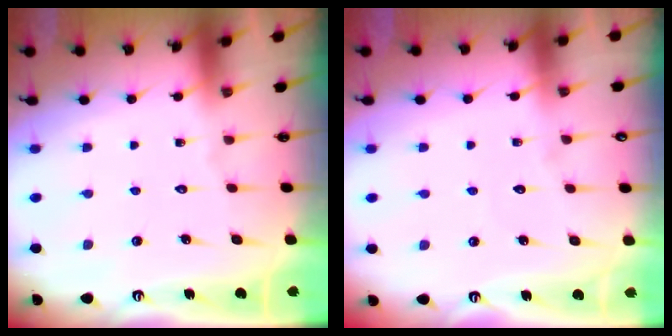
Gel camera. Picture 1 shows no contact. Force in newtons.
{"total": 2.0, "press": 2.0, "slide": 0.2}